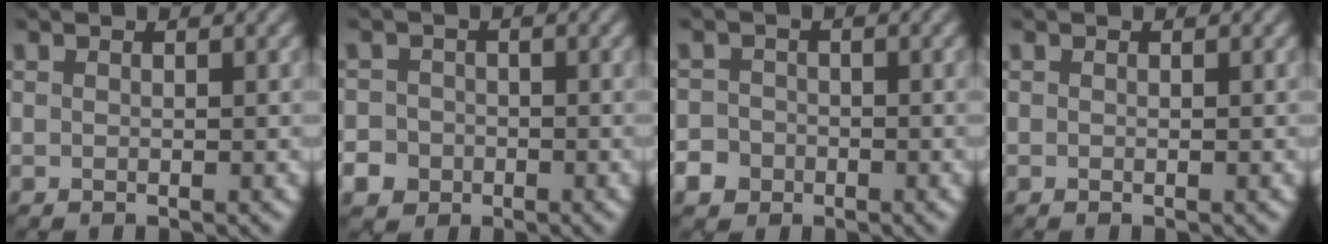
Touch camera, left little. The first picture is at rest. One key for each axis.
{"total": 4.7, "fx": -2.4, "fy": 4.0, "fz": 0.9, "tx": -0.003, "ty": -0.006, "tz": -0.055}
{"total": 3.2, "fx": -1.7, "fy": 2.7, "fz": 0.7, "tx": 0.001, "ty": -0.003, "tz": -0.037}
{"total": 0.0}